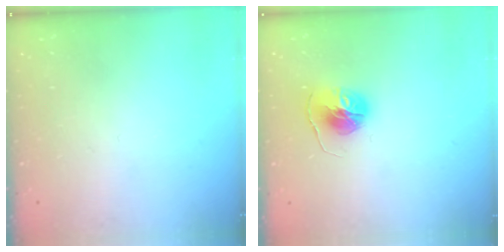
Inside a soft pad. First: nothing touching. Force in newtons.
{"total": 7.7, "press": 7.6, "slide": 0.6}